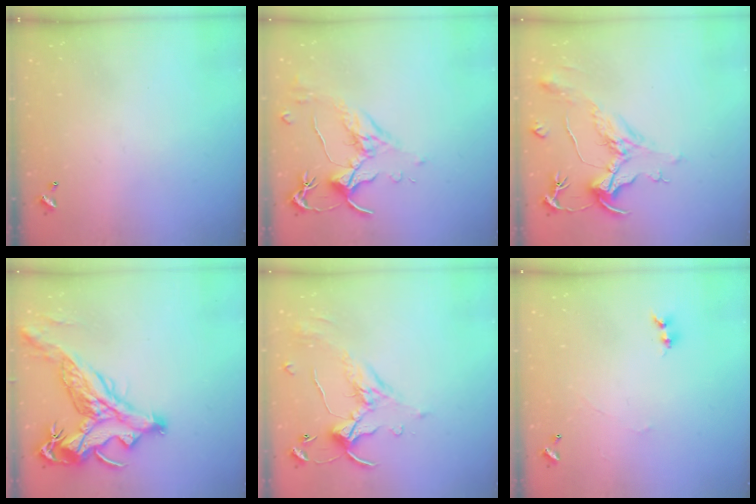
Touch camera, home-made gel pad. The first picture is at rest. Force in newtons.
{"total": 1.6, "press": 1.4, "slide": 0.7}
{"total": 2.2, "press": 1.7, "slide": 1.4}
{"total": 9.2, "press": 8.8, "slide": 2.6}
{"total": 1.1, "press": 0.5, "slide": 1.0}
{"total": 0.0}